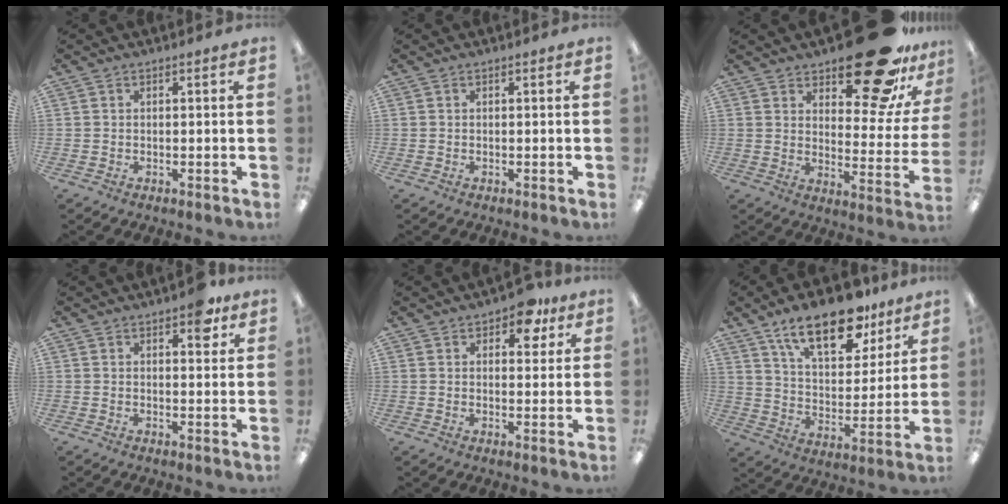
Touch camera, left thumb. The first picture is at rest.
{"total": 0.0}
{"total": 23.1, "force": [16.8, 8.5, 13.3], "torque": [-0.161, -0.109, 0.272]}
{"total": 5.9, "force": [3.5, 2.8, 3.9], "torque": [-0.035, -0.009, 0.052]}
{"total": 7.7, "force": [4.7, 4.1, 4.5], "torque": [-0.042, -0.018, 0.077]}
{"total": 19.3, "force": [13.2, 8.4, 11.4], "torque": [-0.180, -0.066, 0.224]}